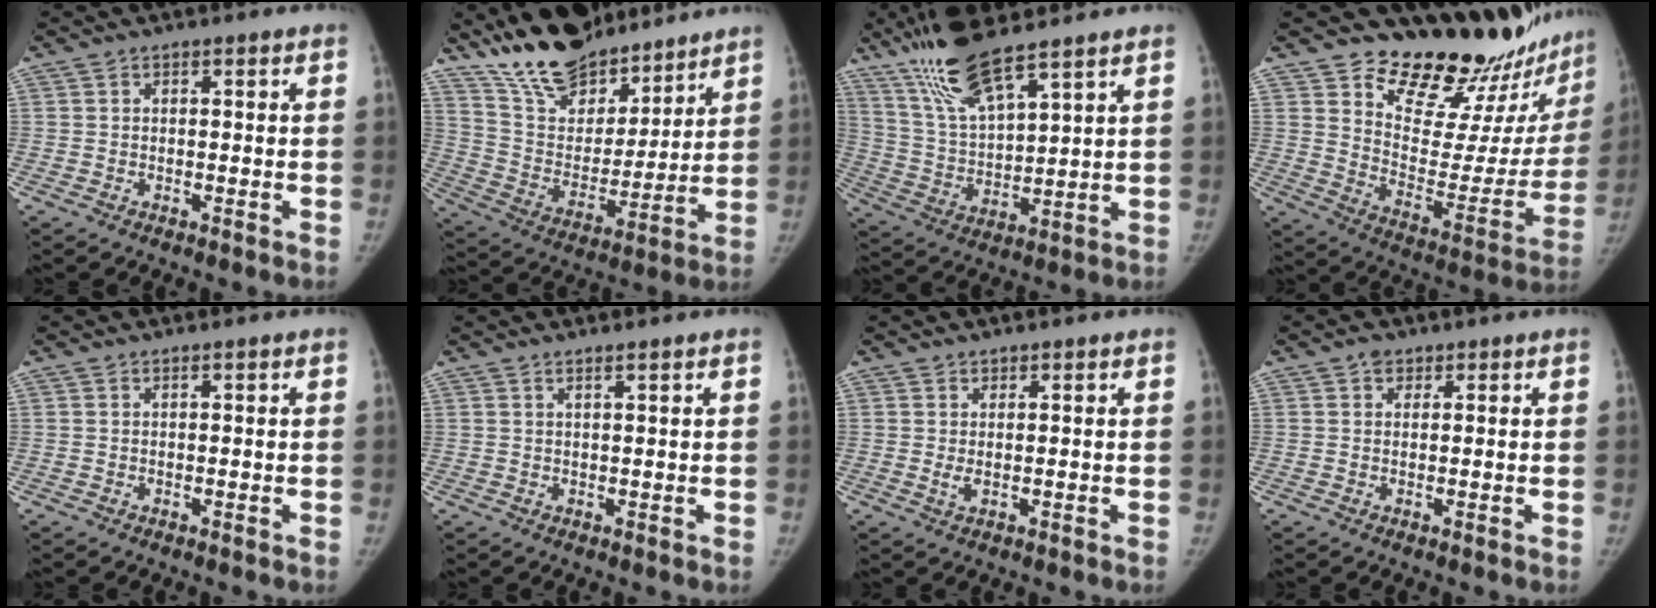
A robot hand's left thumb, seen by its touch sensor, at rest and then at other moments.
{"total": 20.0, "force": [16.3, 8.2, 8.2], "torque": [-0.105, -0.084, 0.289]}
{"total": 14.0, "force": [10.2, 2.9, 9.0], "torque": [-0.174, -0.044, 0.211]}
{"total": 23.3, "force": [20.0, 7.9, 9.1], "torque": [-0.079, -0.164, 0.282]}
{"total": 0.0}
{"total": 1.0, "force": [0.7, -0.2, 0.6], "torque": [-0.017, -0.005, 0.017]}
{"total": 1.3, "force": [0.5, 0.6, 1.0], "torque": [-0.024, -0.006, 0.014]}
{"total": 1.5, "force": [0.9, 1.2, 0.4], "torque": [0.002, -0.002, 0.012]}